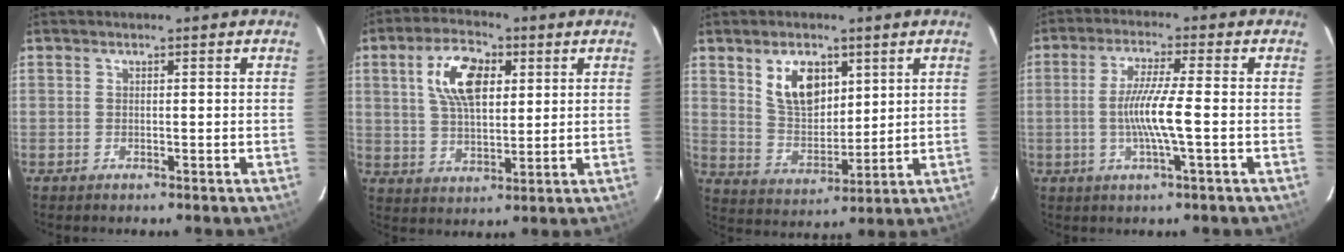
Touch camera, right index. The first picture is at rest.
{"total": 10.7, "force": [3.5, 5.5, 8.5], "torque": [-0.162, 0.019, 0.064]}
{"total": 9.8, "force": [4.6, 5.8, 6.5], "torque": [-0.115, 0.008, 0.098]}
{"total": 7.6, "force": [-1.4, -0.4, 7.4], "torque": [-0.142, -0.006, -0.027]}